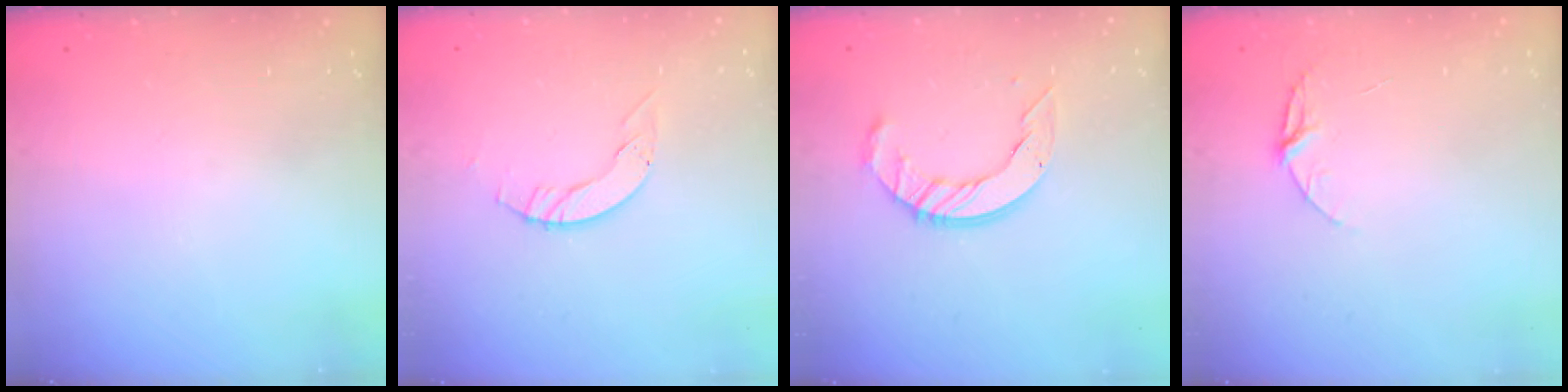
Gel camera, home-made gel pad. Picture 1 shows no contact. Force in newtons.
{"total": 4.0, "press": 4.0, "slide": 0.1}
{"total": 10.8, "press": 10.8, "slide": 1.0}
{"total": 5.3, "press": 5.3, "slide": 0.5}